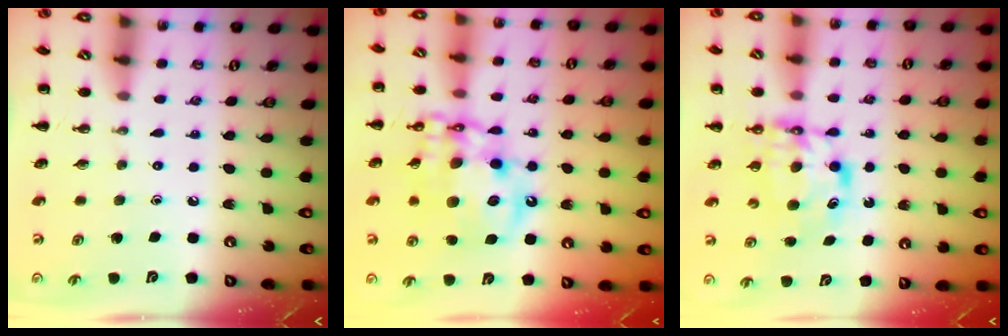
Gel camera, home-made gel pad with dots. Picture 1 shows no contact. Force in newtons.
{"total": 16.3, "press": 15.8, "slide": 3.7}
{"total": 8.3, "press": 8.2, "slide": 1.1}